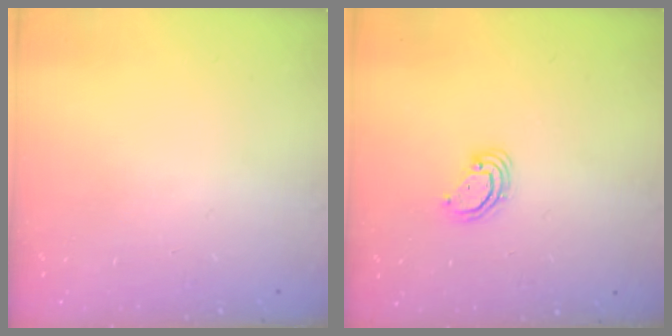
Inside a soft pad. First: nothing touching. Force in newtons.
{"total": 3.7, "press": 3.7, "slide": 0.3}